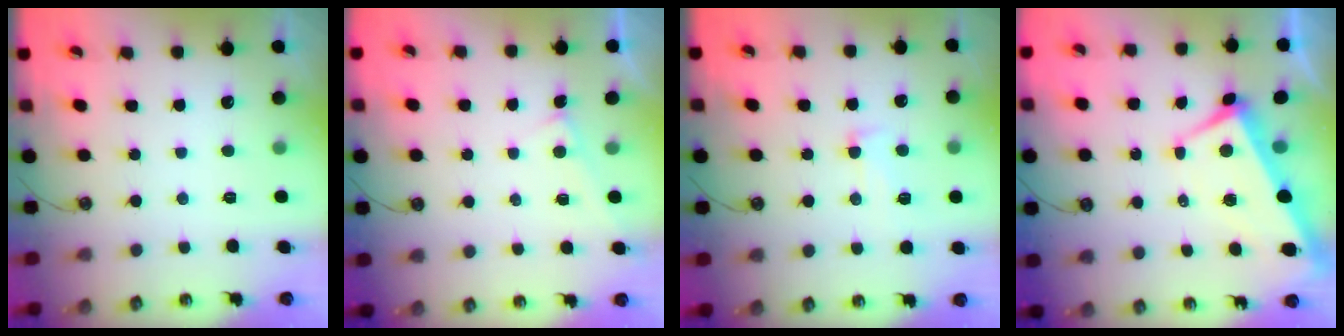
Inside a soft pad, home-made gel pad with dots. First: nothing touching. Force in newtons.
{"total": 2.9, "press": 2.9, "slide": 0.1}
{"total": 3.8, "press": 3.6, "slide": 1.2}
{"total": 1.4, "press": 1.0, "slide": 1.0}